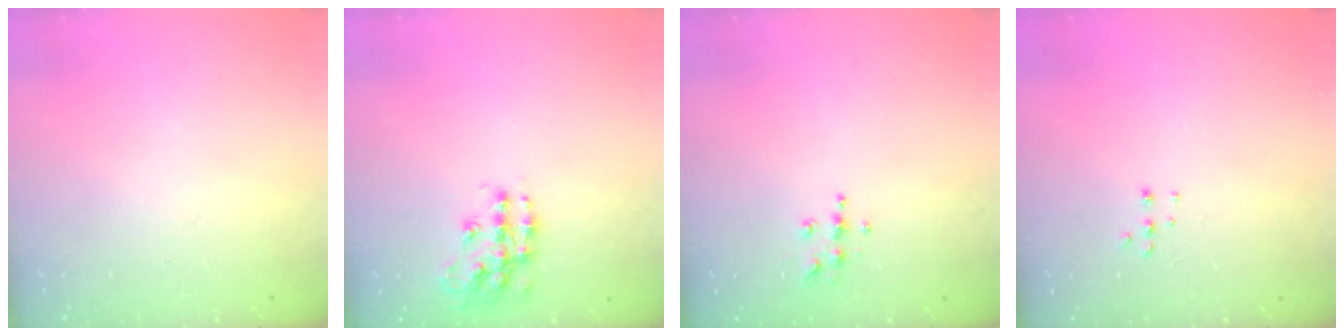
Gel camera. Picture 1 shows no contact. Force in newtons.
{"total": 12.2, "press": 12.1, "slide": 0.6}
{"total": 6.9, "press": 6.9, "slide": 0.4}
{"total": 5.1, "press": 5.0, "slide": 0.7}